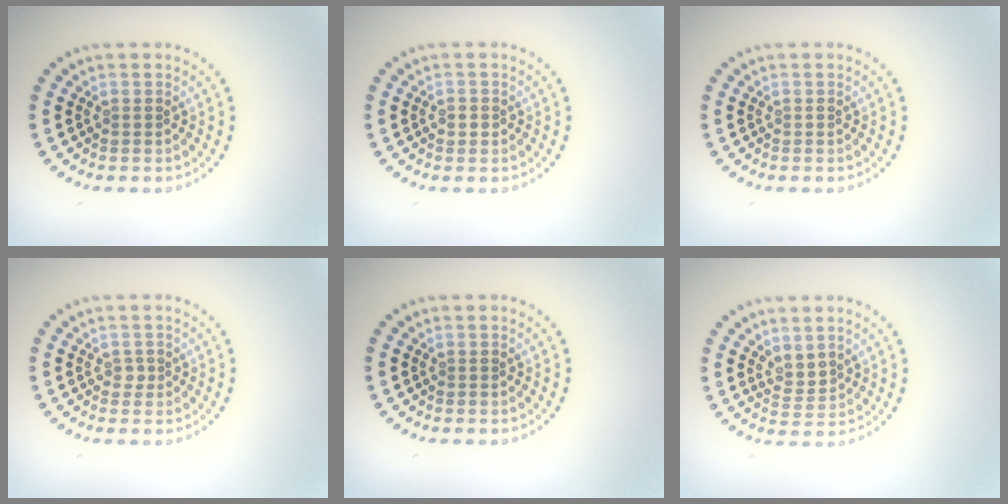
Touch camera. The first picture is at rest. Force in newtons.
{"total": 1.0, "press": 0.9, "slide": 0.3}
{"total": 0.0}
{"total": 0.6, "press": 0.5, "slide": 0.3}
{"total": 0.0}
{"total": 1.7, "press": 1.3, "slide": 1.1}